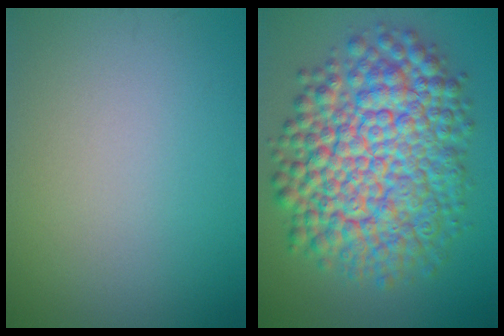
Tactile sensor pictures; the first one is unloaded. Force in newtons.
{"total": 12.8, "press": 12.8, "slide": 0.3}